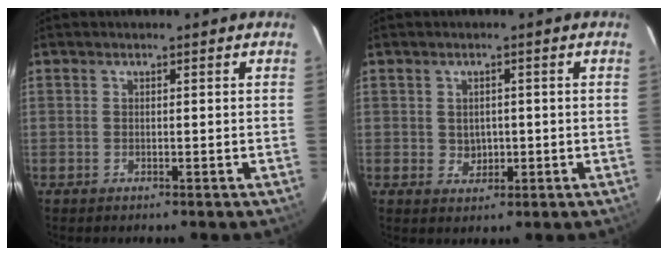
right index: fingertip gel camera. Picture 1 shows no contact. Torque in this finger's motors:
{"motor_torque": [-0.15, -0.09, 0.01, 0.00]}